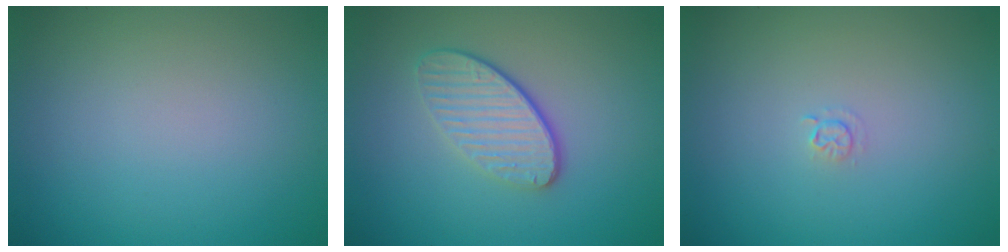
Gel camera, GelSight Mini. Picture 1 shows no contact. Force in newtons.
{"total": 3.6, "press": 2.9, "slide": 2.2}
{"total": 0.7, "press": 0.3, "slide": 0.6}